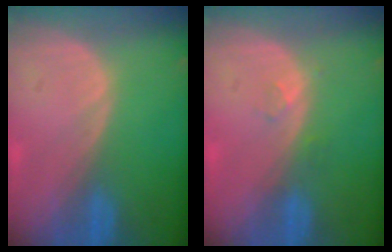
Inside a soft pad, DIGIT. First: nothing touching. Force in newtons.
{"total": 1.4, "press": 1.3, "slide": 0.6}